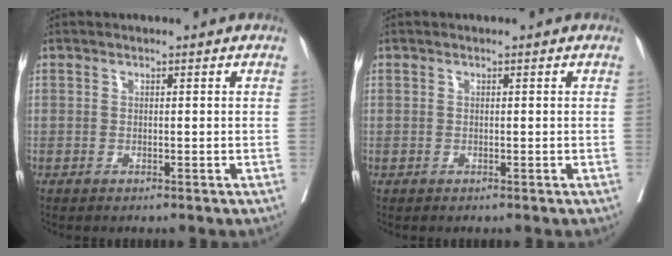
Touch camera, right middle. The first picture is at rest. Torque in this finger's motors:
{"motor_torque": [-0.02, 0.20, 0.00, 0.00]}